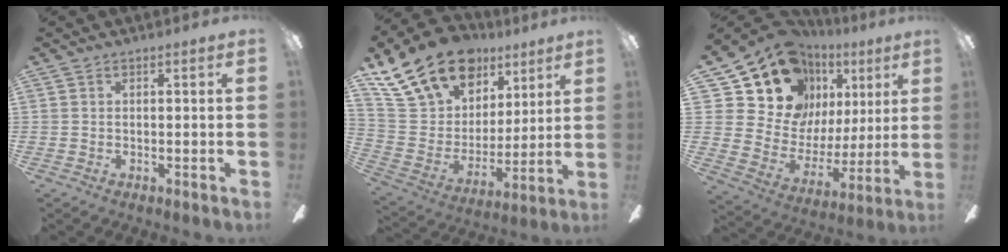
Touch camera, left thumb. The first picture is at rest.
{"total": 21.1, "force": [14.2, 12.8, 8.9], "torque": [-0.171, -0.072, 0.269]}
{"total": 17.6, "force": [11.0, 12.1, 6.4], "torque": [-0.135, -0.083, 0.218]}